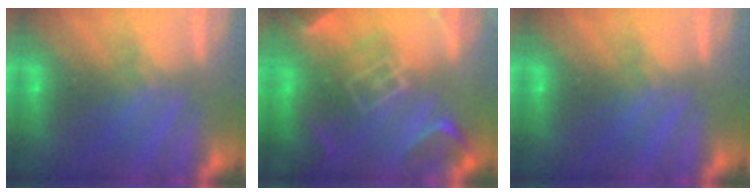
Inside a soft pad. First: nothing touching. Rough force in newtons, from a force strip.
{"total": 9.1}
{"total": 0.0}